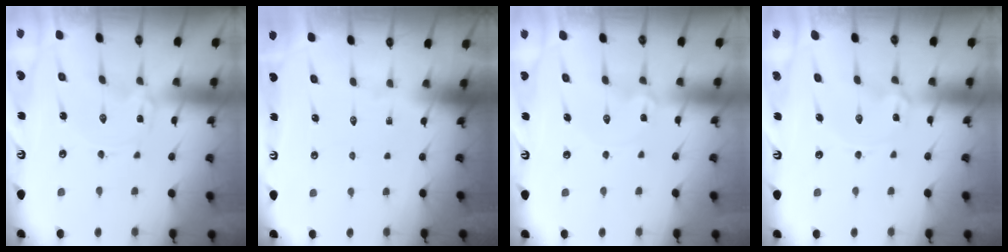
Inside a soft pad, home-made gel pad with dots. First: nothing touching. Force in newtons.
{"total": 0.0}
{"total": 1.2, "press": 1.2, "slide": 0.1}
{"total": 2.0, "press": 2.0, "slide": 0.1}